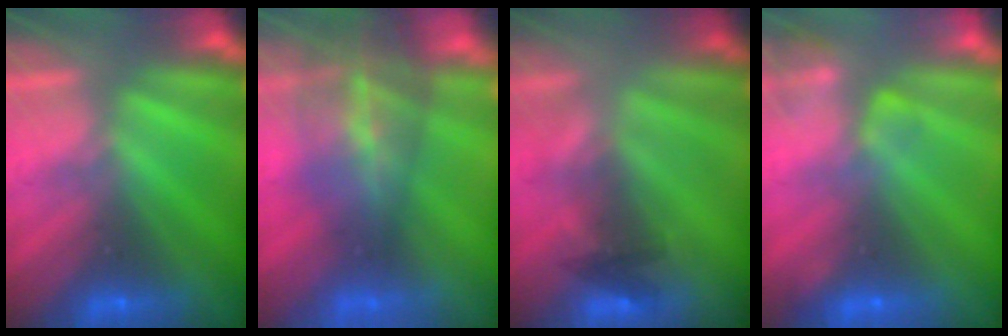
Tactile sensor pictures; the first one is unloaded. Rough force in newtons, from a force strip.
{"total": 7.4}
{"total": 2.3}
{"total": 2.4}